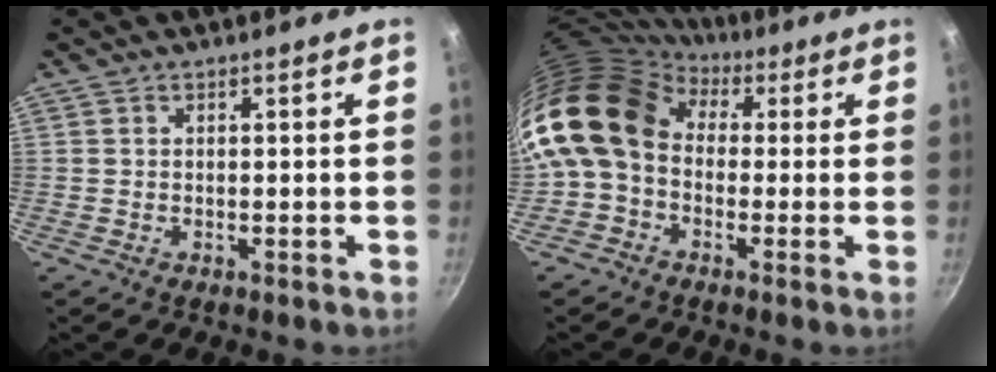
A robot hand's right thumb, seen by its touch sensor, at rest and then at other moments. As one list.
[{"total": 14.4, "force": [1.5, 11.1, 9.0], "torque": [-0.161, 0.031, 0.002]}]